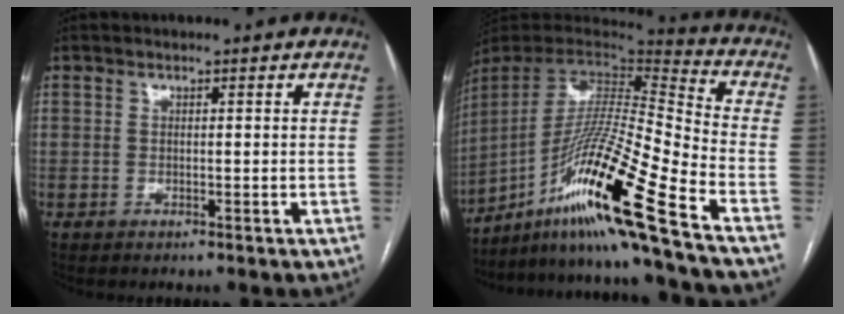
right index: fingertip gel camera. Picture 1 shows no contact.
{"total": 23.2, "force": [-14.0, -1.6, 18.4], "torque": [-0.351, -0.022, -0.263]}